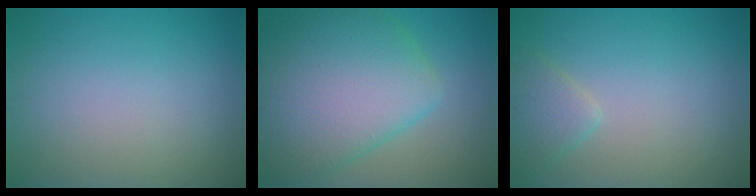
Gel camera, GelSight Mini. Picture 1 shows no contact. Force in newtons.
{"total": 9.9, "press": 9.9, "slide": 0.3}
{"total": 2.1, "press": 2.1, "slide": 0.1}